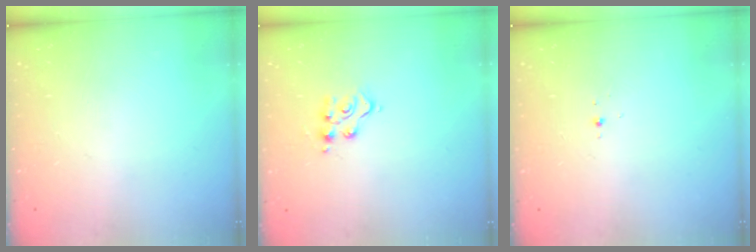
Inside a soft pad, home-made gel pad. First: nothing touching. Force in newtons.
{"total": 8.1, "press": 8.0, "slide": 0.5}
{"total": 3.0, "press": 2.9, "slide": 0.8}